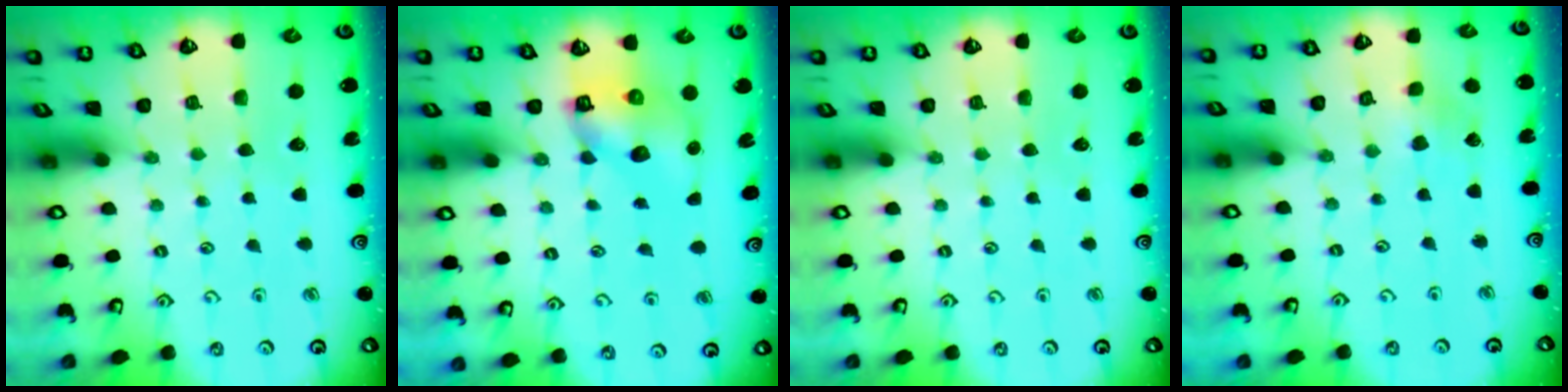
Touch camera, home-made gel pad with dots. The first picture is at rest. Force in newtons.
{"total": 7.4, "press": 7.3, "slide": 0.9}
{"total": 0.0}
{"total": 2.8, "press": 2.8, "slide": 0.6}